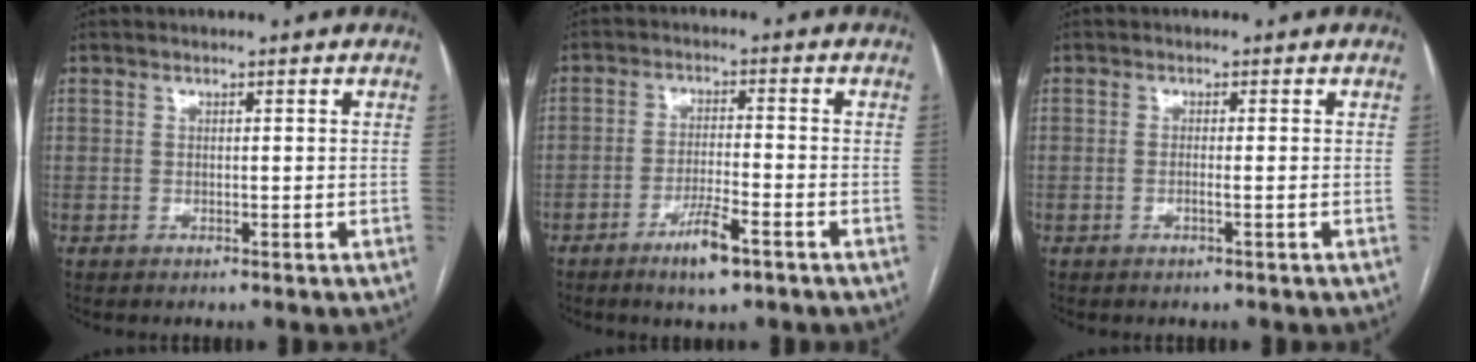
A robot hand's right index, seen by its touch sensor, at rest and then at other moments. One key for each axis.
{"total": 5.8, "fx": -3.5, "fy": 0.8, "fz": 4.5, "tx": -0.086, "ty": -0.005, "tz": -0.060}
{"total": 0.9, "fx": -0.3, "fy": -0.2, "fz": 0.8, "tx": -0.017, "ty": 0.000, "tz": -0.006}